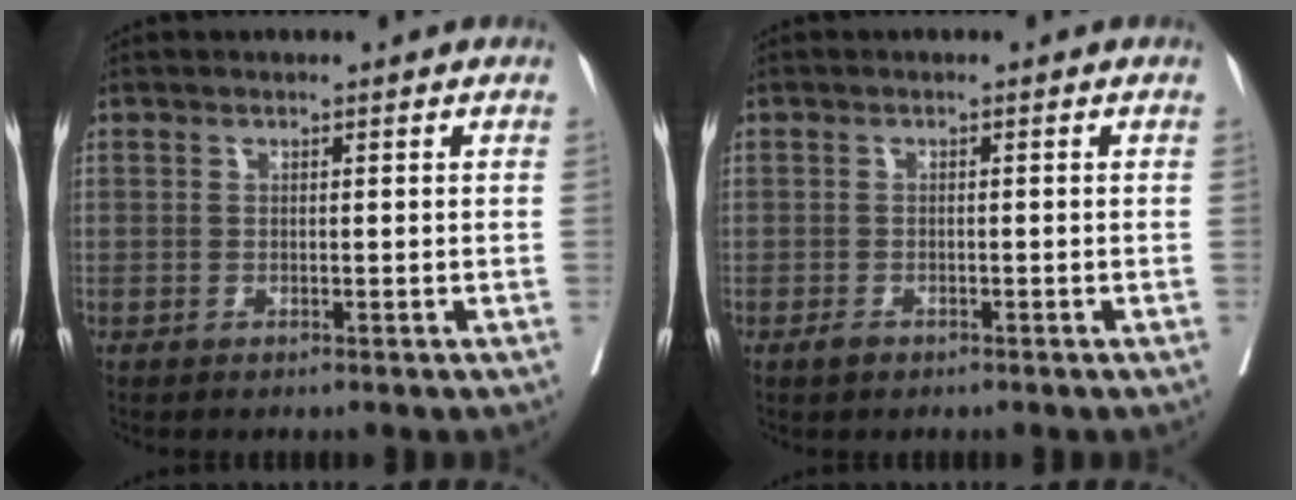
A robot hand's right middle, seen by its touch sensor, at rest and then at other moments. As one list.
[{"total": 1.0, "force": [-0.7, 0.4, 0.6], "torque": [-0.013, -0.001, -0.008]}]